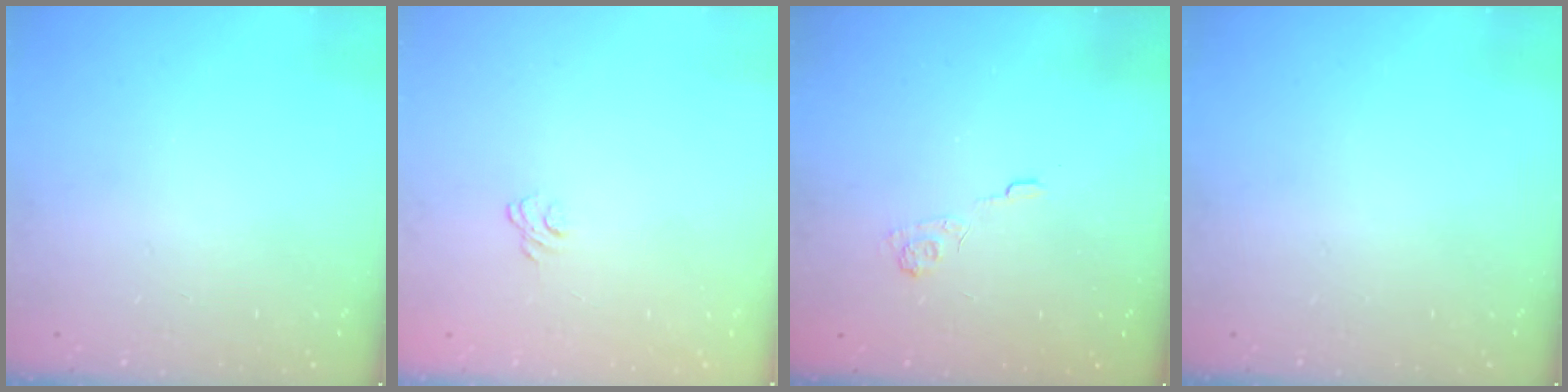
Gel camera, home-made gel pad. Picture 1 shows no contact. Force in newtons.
{"total": 3.7, "press": 3.5, "slide": 1.2}
{"total": 3.7, "press": 3.4, "slide": 1.4}
{"total": 0.0}